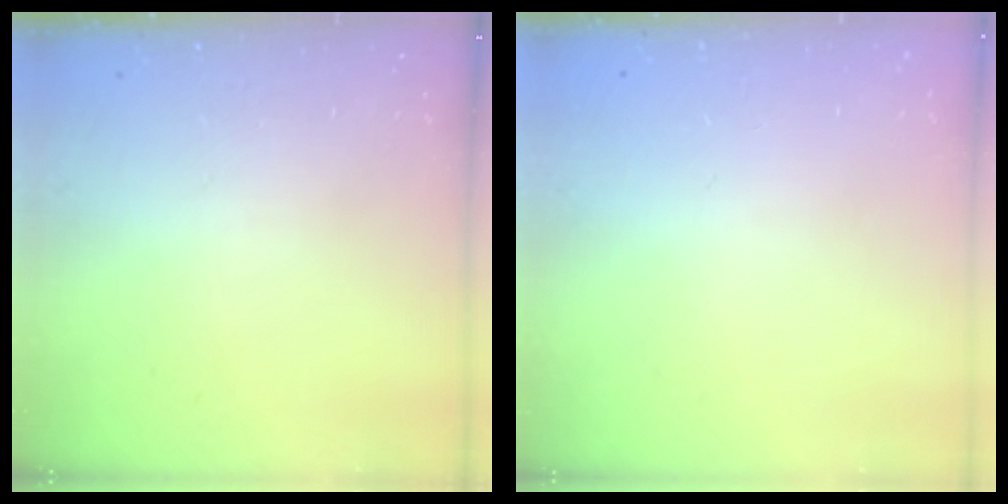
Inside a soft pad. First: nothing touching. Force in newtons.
{"total": 0.0}